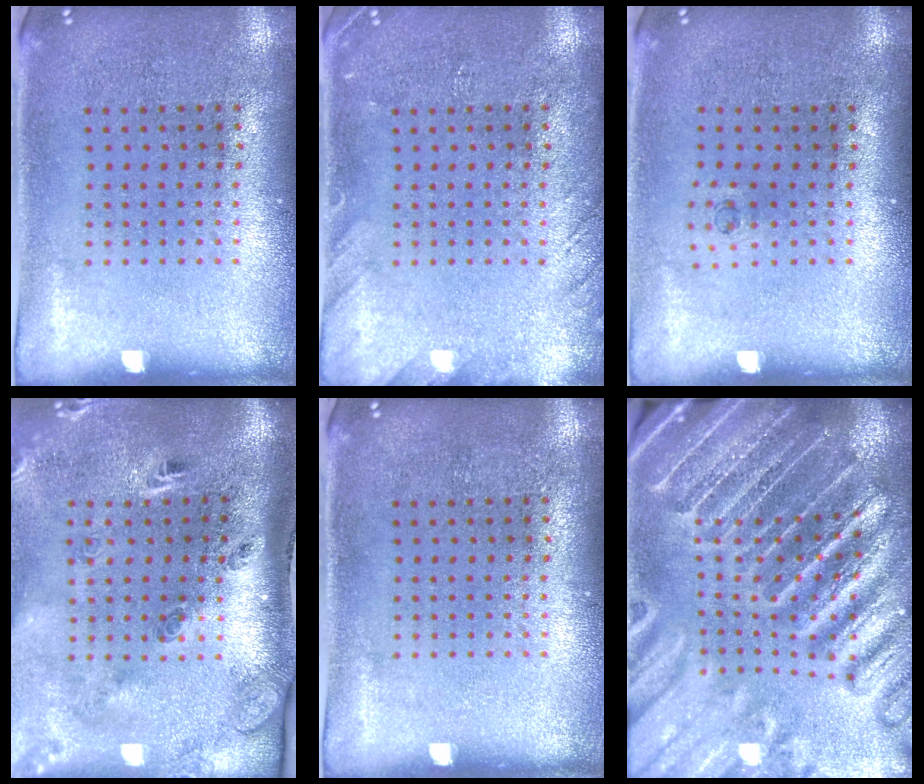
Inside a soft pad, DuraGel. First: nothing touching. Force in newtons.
{"total": 1.6, "press": 1.6, "slide": 0.2}
{"total": 0.5, "press": 0.2, "slide": 0.4}
{"total": 3.1, "press": 2.0, "slide": 2.3}
{"total": 0.0}
{"total": 4.3, "press": 4.0, "slide": 1.3}